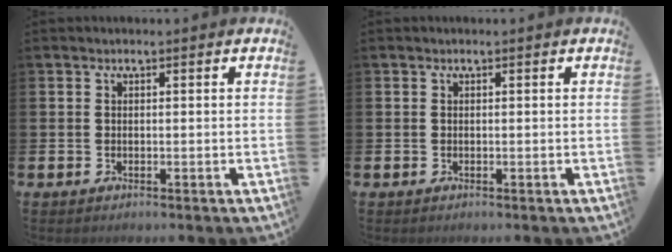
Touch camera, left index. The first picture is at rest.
{"total": 0.0}